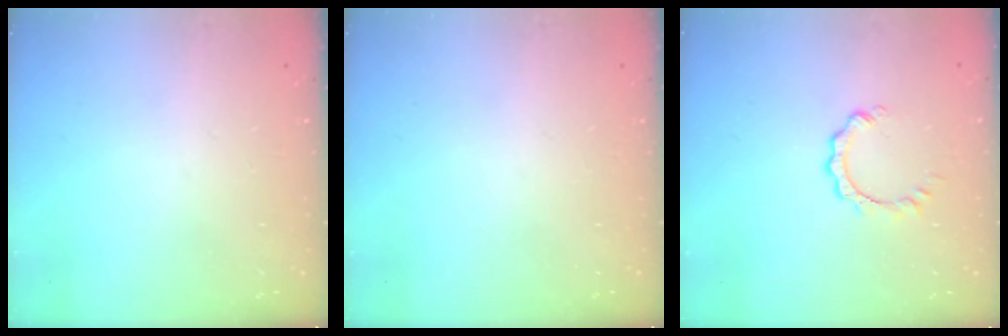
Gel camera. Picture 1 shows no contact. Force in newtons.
{"total": 0.0}
{"total": 2.9, "press": 2.8, "slide": 0.3}